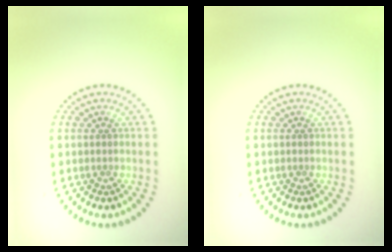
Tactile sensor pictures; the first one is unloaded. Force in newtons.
{"total": 0.0}